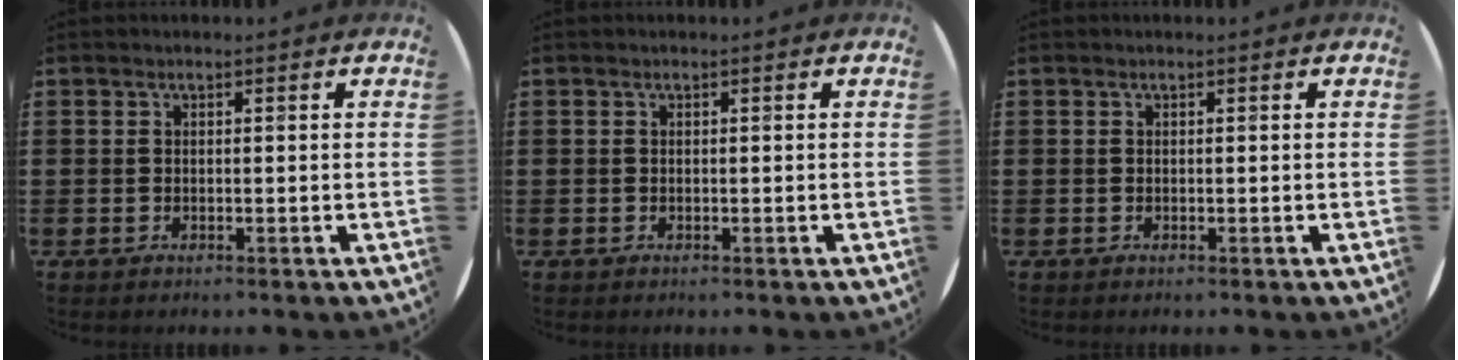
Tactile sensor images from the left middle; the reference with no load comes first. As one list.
[{"total": 0.0}, {"total": 0.0}]